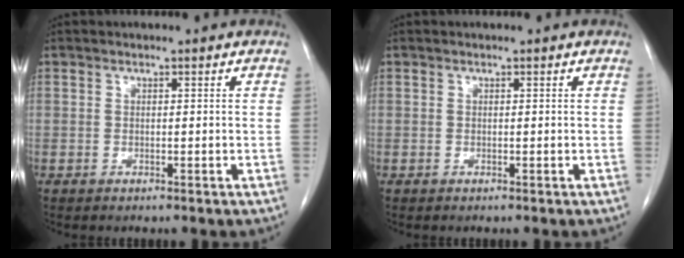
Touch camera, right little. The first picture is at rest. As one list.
[{"total": 0.0}]